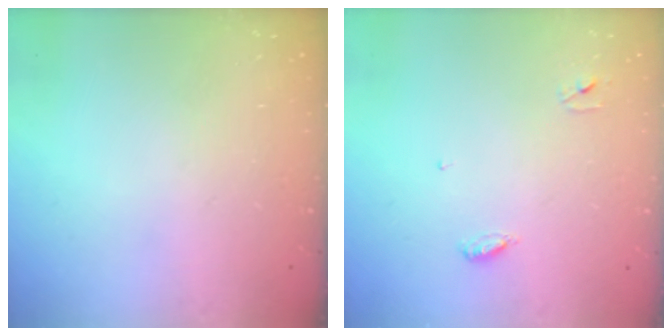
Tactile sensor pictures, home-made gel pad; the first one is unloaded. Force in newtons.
{"total": 3.4, "press": 3.4, "slide": 0.3}